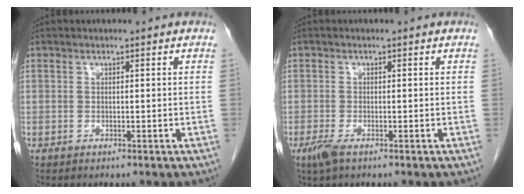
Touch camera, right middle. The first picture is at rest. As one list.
[{"total": 2.2, "force": [-1.3, 0.5, 1.7], "torque": [-0.040, -0.006, -0.027]}]